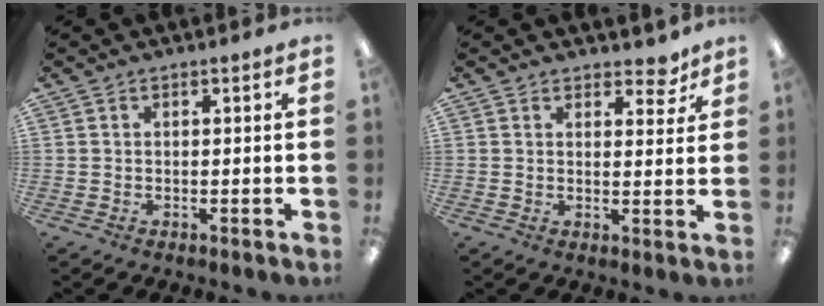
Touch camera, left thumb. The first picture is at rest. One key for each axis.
{"total": 5.1, "fx": 4.0, "fy": 2.2, "fz": 2.2, "tx": -0.019, "ty": -0.021, "tz": 0.068}